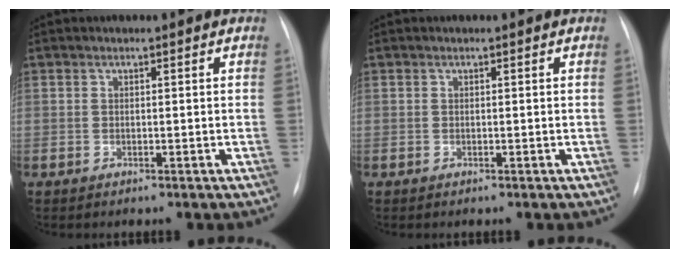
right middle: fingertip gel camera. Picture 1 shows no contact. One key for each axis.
{"total": 0.0}